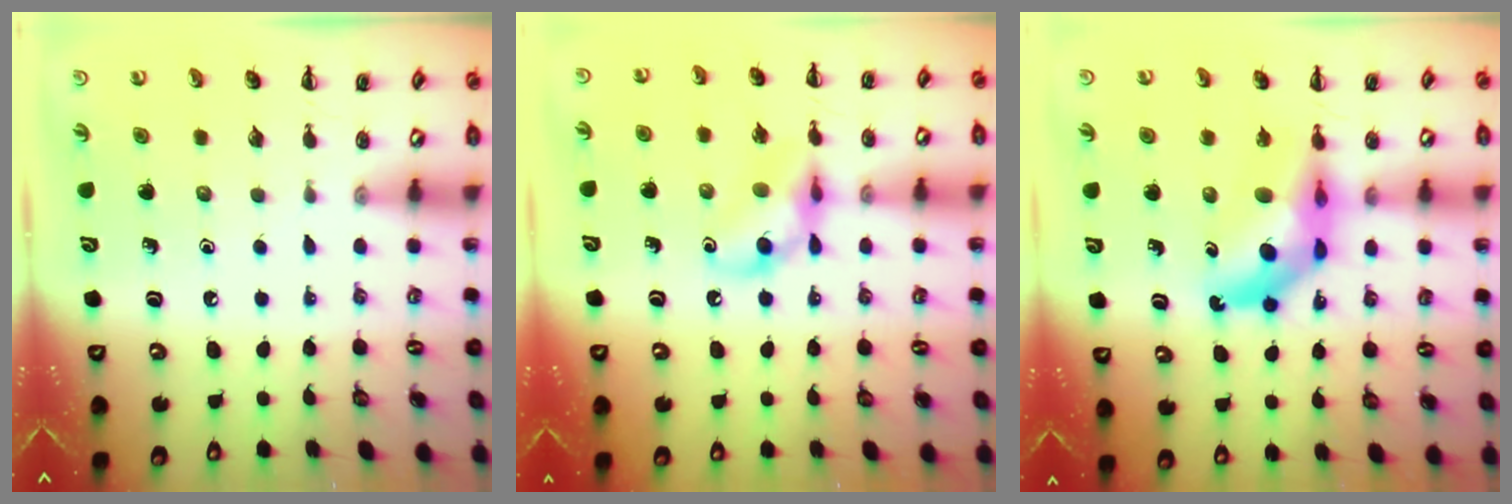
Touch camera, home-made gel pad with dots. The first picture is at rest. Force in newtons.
{"total": 11.8, "press": 11.7, "slide": 1.5}
{"total": 10.8, "press": 10.3, "slide": 3.3}